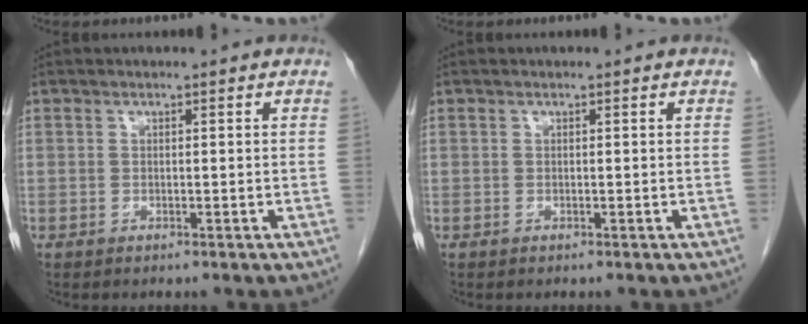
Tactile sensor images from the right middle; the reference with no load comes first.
{"total": 0.0}